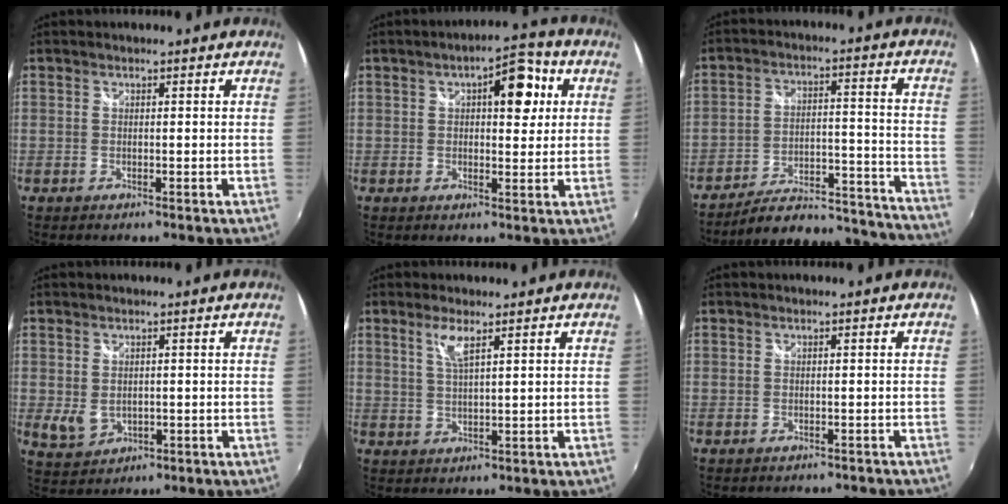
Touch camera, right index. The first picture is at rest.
{"total": 8.2, "force": [2.5, 3.6, 6.9], "torque": [-0.096, 0.022, 0.034]}
{"total": 23.4, "force": [-21.4, 5.8, 7.4], "torque": [-0.115, 0.030, -0.263]}
{"total": 4.5, "force": [0.1, 3.3, 3.0], "torque": [-0.060, -0.004, 0.013]}
{"total": 3.6, "force": [2.0, 0.4, 3.0], "torque": [-0.059, 0.000, 0.040]}
{"total": 2.9, "force": [-2.6, 1.1, 0.8], "torque": [-0.016, -0.012, -0.029]}